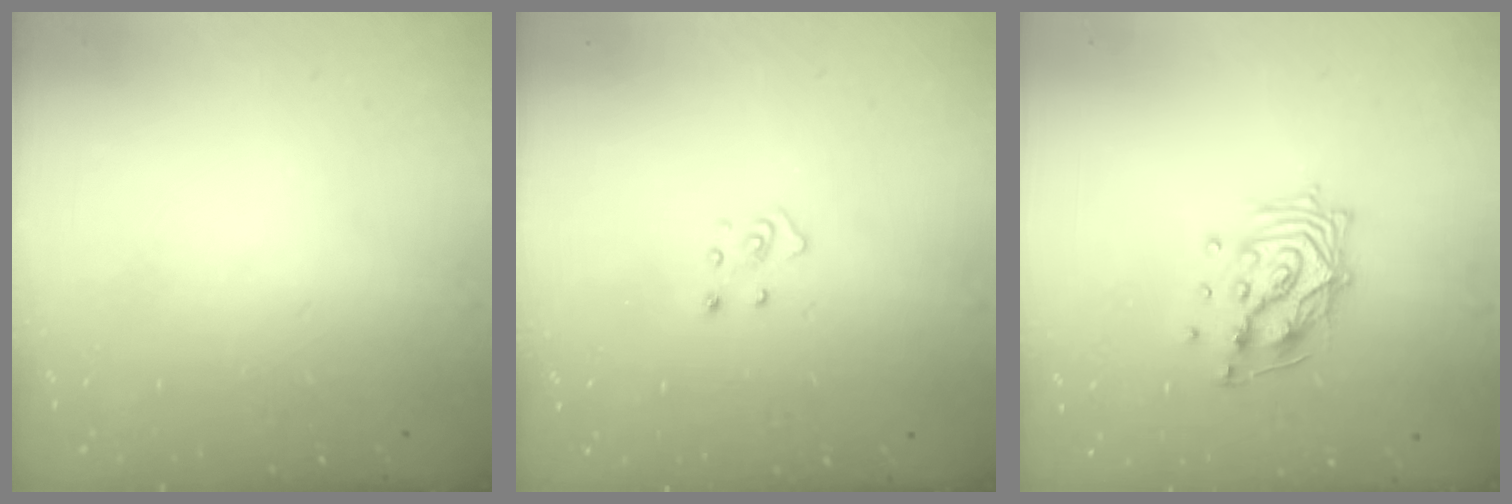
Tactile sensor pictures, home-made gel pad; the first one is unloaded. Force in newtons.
{"total": 2.5, "press": 2.4, "slide": 0.3}
{"total": 12.6, "press": 12.5, "slide": 1.3}